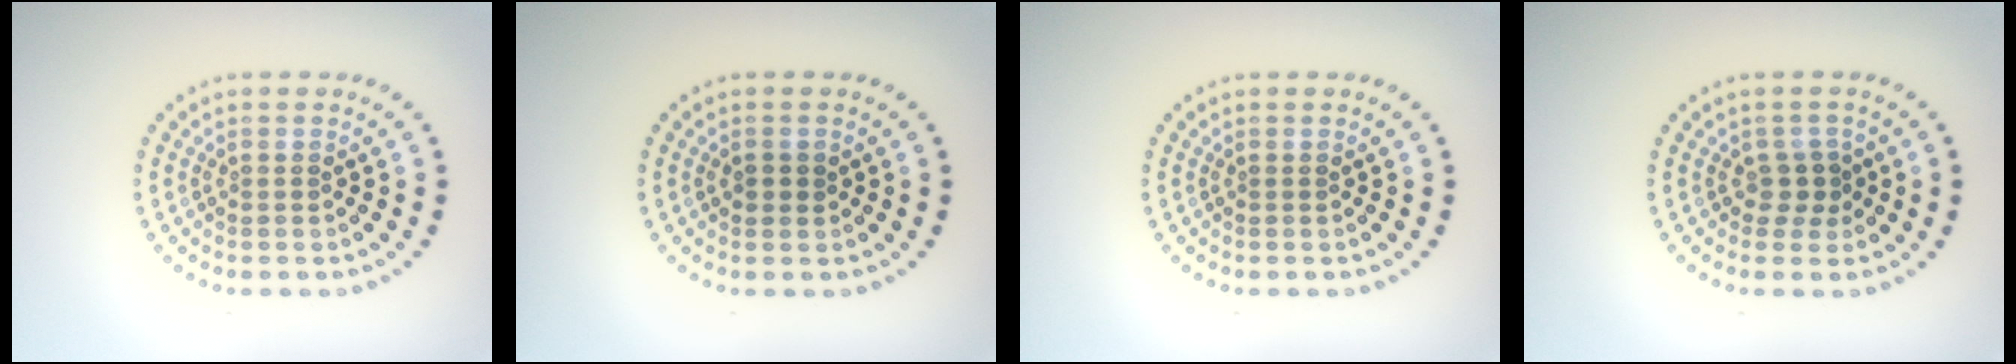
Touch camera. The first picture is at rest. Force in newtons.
{"total": 1.2, "press": 1.1, "slide": 0.3}
{"total": 0.0}
{"total": 1.8, "press": 1.5, "slide": 1.0}